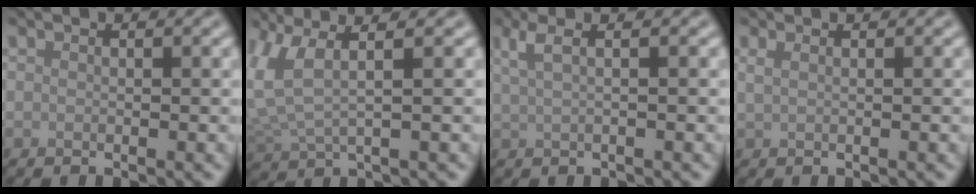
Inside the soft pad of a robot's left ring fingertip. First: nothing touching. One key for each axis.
{"total": 4.5, "fx": 2.1, "fy": 1.2, "fz": 3.7, "tx": -0.098, "ty": 0.008, "tz": 0.046}
{"total": 3.0, "fx": 1.4, "fy": 1.1, "fz": 2.3, "tx": -0.035, "ty": 0.007, "tz": 0.010}
{"total": 1.1, "fx": 0.6, "fy": 0.5, "fz": 0.8, "tx": -0.012, "ty": -0.002, "tz": 0.008}